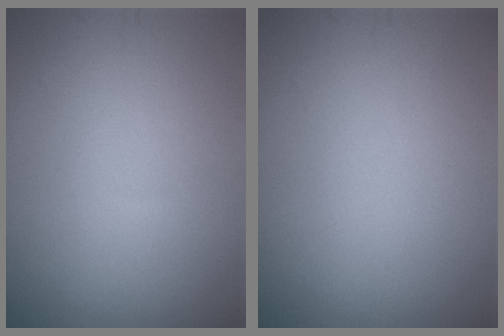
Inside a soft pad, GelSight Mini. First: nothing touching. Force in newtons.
{"total": 0.0}